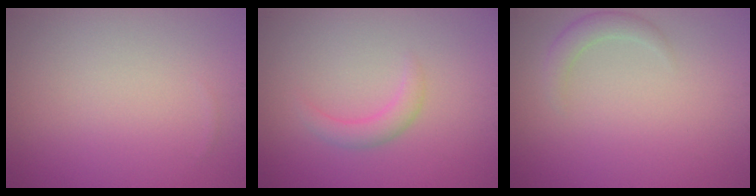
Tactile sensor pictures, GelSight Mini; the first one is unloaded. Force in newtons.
{"total": 1.7, "press": 1.7, "slide": 0.3}
{"total": 1.7, "press": 1.7, "slide": 0.1}